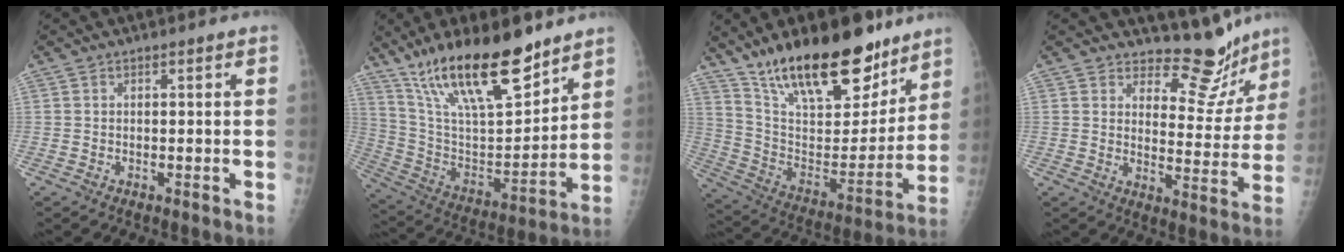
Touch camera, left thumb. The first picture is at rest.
{"total": 23.8, "force": [16.7, 7.2, 15.3], "torque": [-0.237, -0.068, 0.304]}
{"total": 25.8, "force": [18.4, 9.9, 15.2], "torque": [-0.206, -0.080, 0.311]}
{"total": 10.3, "force": [9.6, 3.6, 1.2], "torque": [0.023, -0.099, 0.125]}